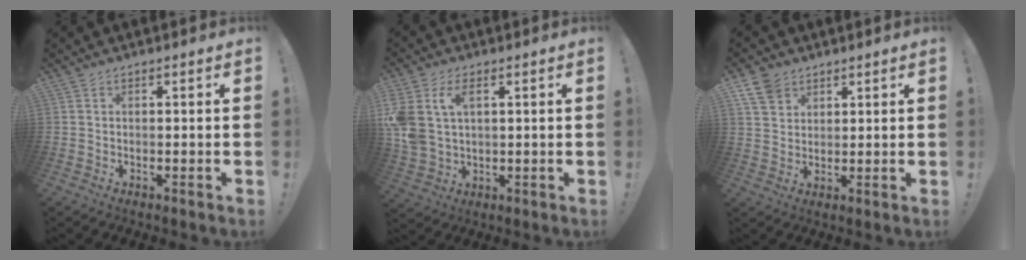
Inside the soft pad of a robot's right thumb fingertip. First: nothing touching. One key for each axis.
{"total": 10.2, "fx": 2.5, "fy": 7.3, "fz": 6.7, "tx": -0.146, "ty": -0.006, "tz": 0.046}
{"total": 7.2, "fx": 4.7, "fy": 4.8, "fz": 2.6, "tx": -0.046, "ty": -0.021, "tz": 0.092}